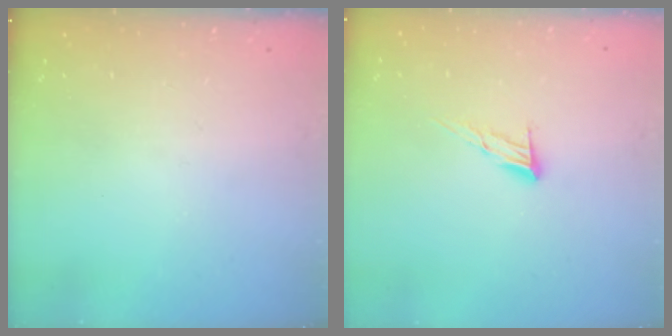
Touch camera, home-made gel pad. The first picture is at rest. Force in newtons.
{"total": 7.2, "press": 7.2, "slide": 0.4}